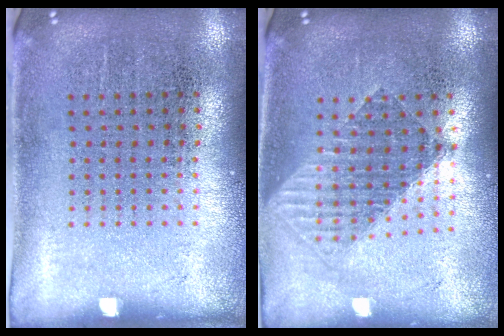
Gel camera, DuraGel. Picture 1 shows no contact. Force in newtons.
{"total": 1.5, "press": 1.3, "slide": 0.7}